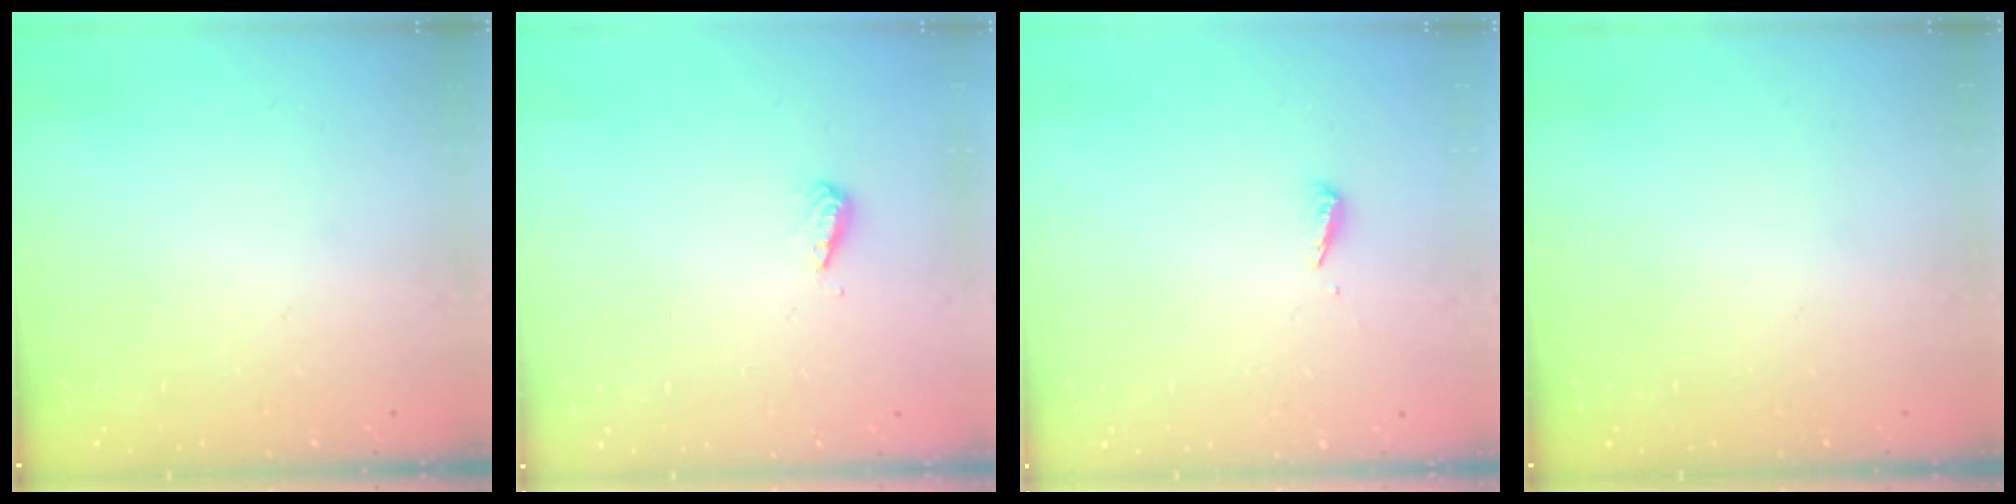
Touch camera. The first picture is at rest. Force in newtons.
{"total": 5.2, "press": 5.2, "slide": 0.5}
{"total": 2.5, "press": 2.5, "slide": 0.1}
{"total": 0.0}